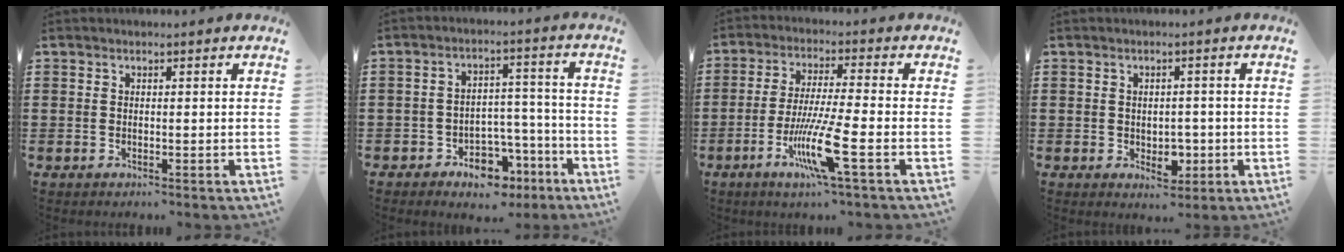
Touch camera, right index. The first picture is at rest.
{"total": 6.0, "force": [-4.2, 3.4, 2.5], "torque": [-0.041, 0.025, -0.076]}
{"total": 9.8, "force": [-4.3, 0.4, 8.8], "torque": [-0.185, -0.017, -0.086]}
{"total": 3.0, "force": [-0.5, 2.3, 1.8], "torque": [-0.031, 0.002, -0.012]}